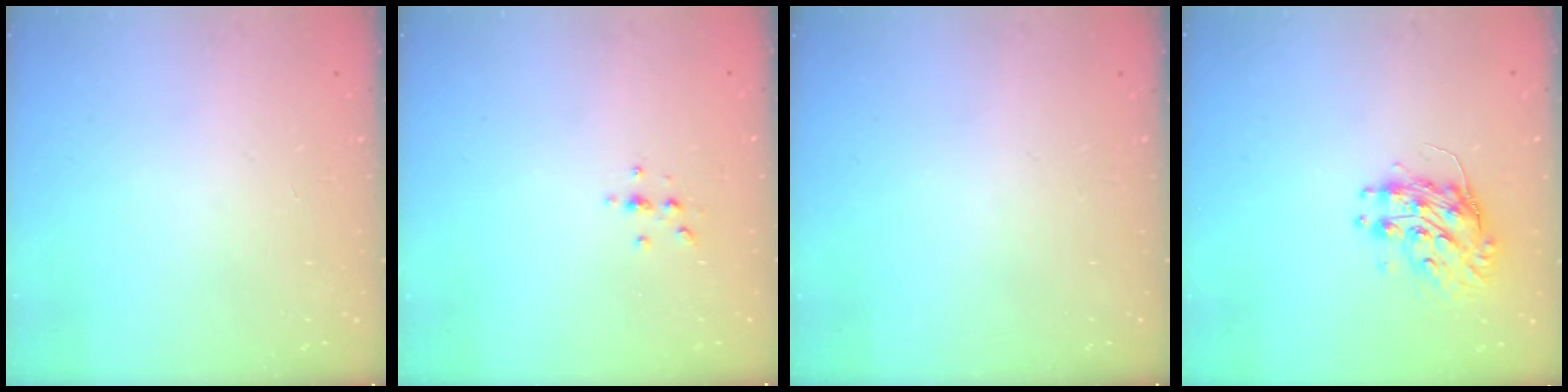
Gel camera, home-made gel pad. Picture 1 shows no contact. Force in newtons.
{"total": 2.3, "press": 2.2, "slide": 0.2}
{"total": 0.0}
{"total": 9.0, "press": 9.0, "slide": 0.3}